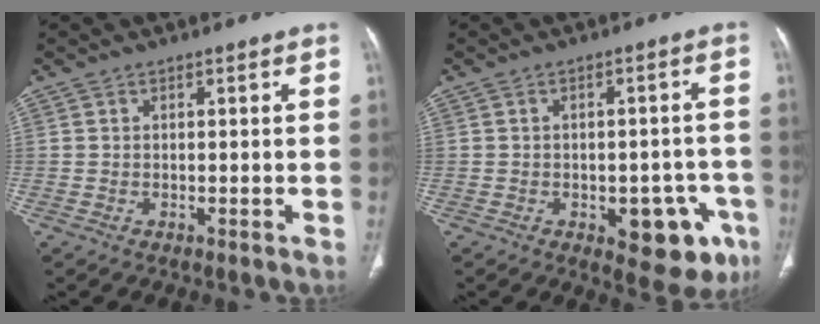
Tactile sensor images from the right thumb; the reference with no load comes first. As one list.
[{"total": 11.6, "force": [-4.8, 5.8, 8.9], "torque": [-0.073, 0.021, -0.051]}]